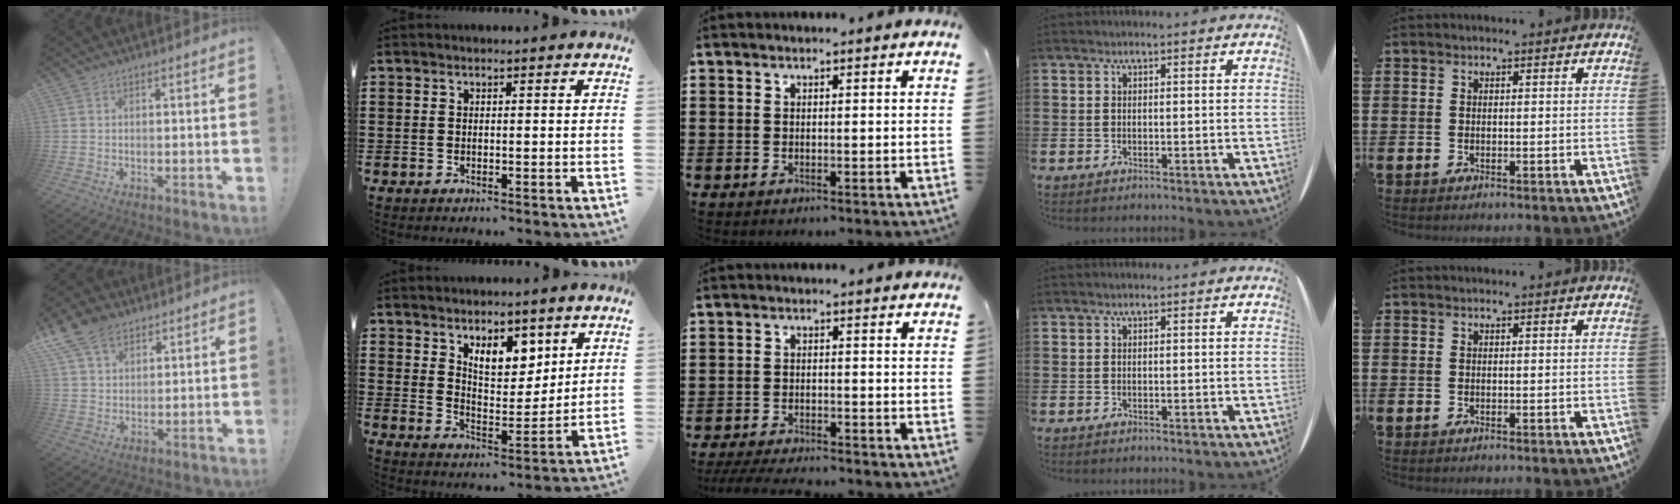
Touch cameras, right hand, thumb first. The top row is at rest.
{"thumb": {"total": 11.5, "force": [7.1, 7.6, 5.0], "torque": [-0.083, -0.031, 0.140]}, "index": {"total": 7.5, "force": [4.8, 3.9, 4.2], "torque": [-0.076, -0.010, 0.085]}, "middle": {"total": 3.7, "force": [-3.5, 0.2, 1.1], "torque": [-0.026, -0.005, -0.072]}}